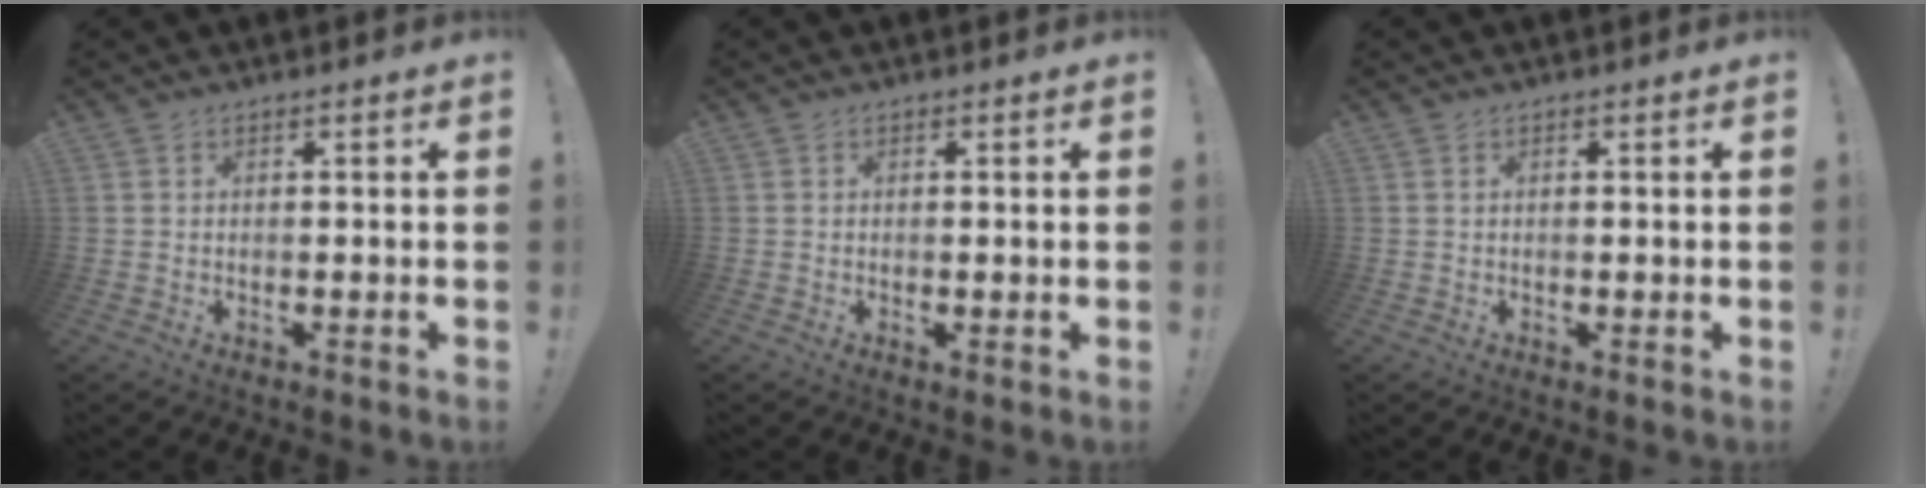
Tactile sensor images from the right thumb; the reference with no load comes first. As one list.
[{"total": 0.6, "force": [0.3, 0.0, 0.6], "torque": [-0.005, -0.003, 0.005]}, {"total": 0.5, "force": [0.3, -0.1, 0.4], "torque": [-0.003, -0.003, 0.005]}]